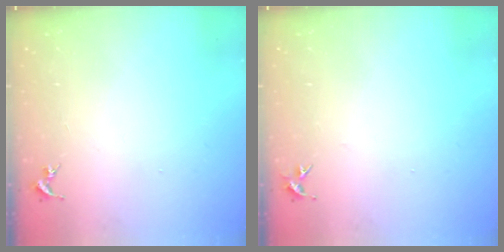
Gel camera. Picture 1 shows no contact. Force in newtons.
{"total": 3.6, "press": 3.5, "slide": 0.4}